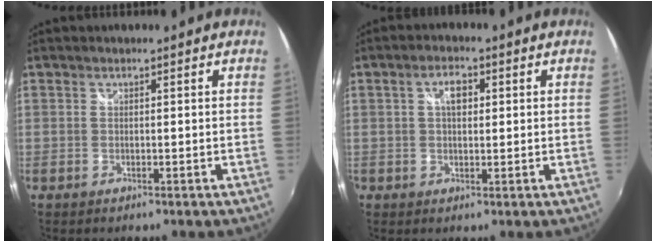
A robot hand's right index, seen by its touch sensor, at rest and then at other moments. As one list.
[{"total": 3.6, "force": [1.0, 1.9, 2.9], "torque": [-0.050, 0.013, 0.021]}]